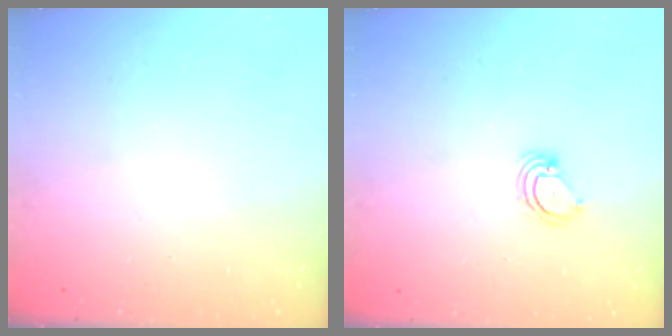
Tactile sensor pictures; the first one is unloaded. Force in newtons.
{"total": 3.7, "press": 3.7, "slide": 0.3}